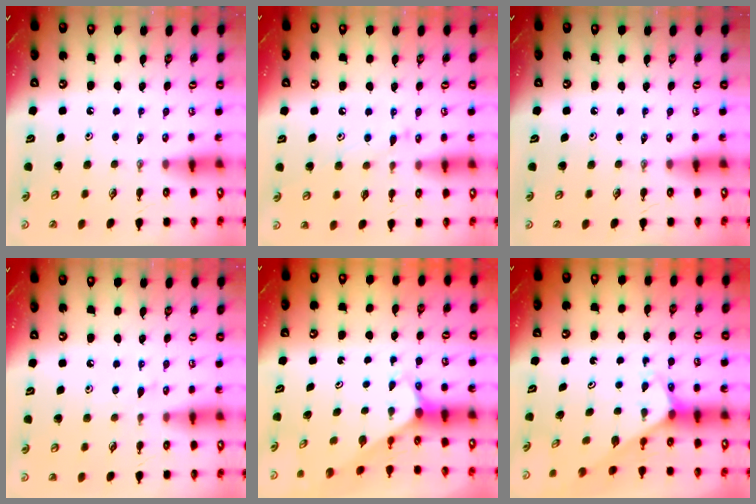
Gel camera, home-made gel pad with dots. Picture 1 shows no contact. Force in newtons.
{"total": 7.3, "press": 7.2, "slide": 0.4}
{"total": 0.0}
{"total": 5.2, "press": 5.2, "slide": 0.6}
{"total": 2.3, "press": 2.3, "slide": 0.1}
{"total": 2.8, "press": 2.8, "slide": 0.1}